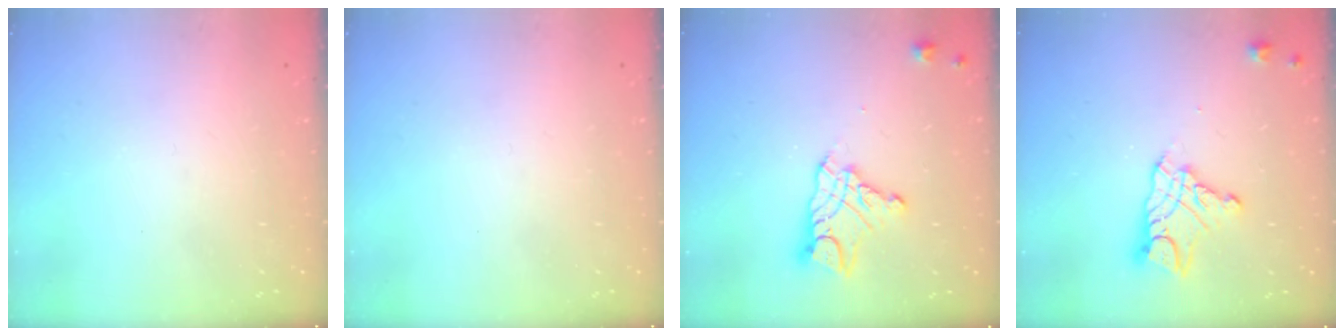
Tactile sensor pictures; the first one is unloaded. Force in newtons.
{"total": 0.0}
{"total": 12.6, "press": 12.5, "slide": 1.1}
{"total": 12.6, "press": 12.5, "slide": 1.1}